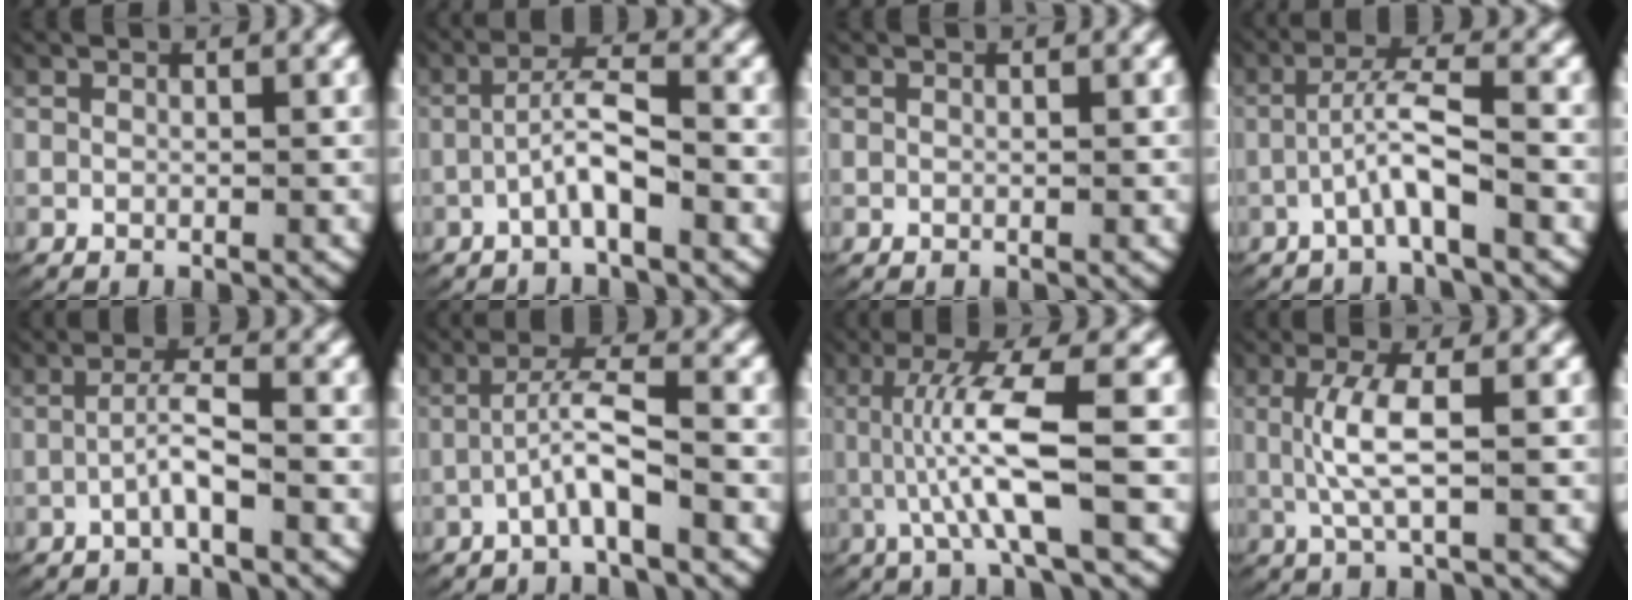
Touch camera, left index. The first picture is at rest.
{"total": 3.3, "force": [-1.2, 0.7, 3.0], "torque": [-0.055, 0.008, -0.024]}
{"total": 0.0}
{"total": 3.6, "force": [-1.0, 0.8, 3.3], "torque": [-0.061, 0.007, -0.020]}
{"total": 2.7, "force": [-1.4, 0.3, 2.3], "torque": [-0.049, 0.001, -0.026]}
{"total": 3.3, "force": [-1.2, 0.7, 3.0], "torque": [-0.059, 0.007, -0.023]}
{"total": 6.7, "force": [0.6, 1.4, 6.5], "torque": [-0.128, 0.005, 0.007]}
{"total": 4.1, "force": [0.2, 0.8, 4.0], "torque": [-0.091, 0.000, 0.006]}